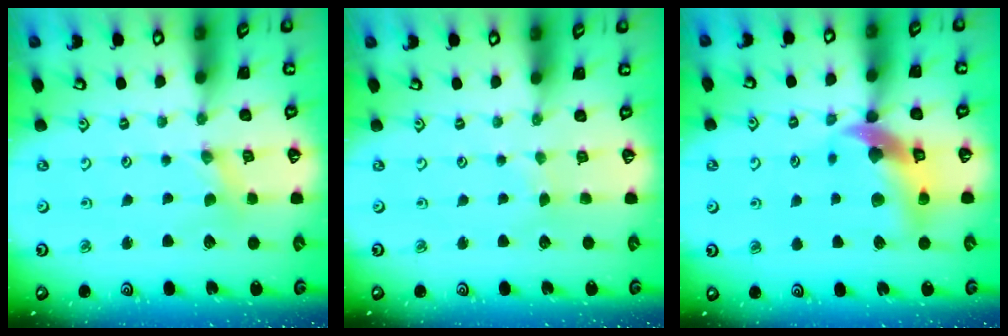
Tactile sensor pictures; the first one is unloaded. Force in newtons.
{"total": 1.2, "press": 1.2, "slide": 0.2}
{"total": 12.6, "press": 12.5, "slide": 1.6}